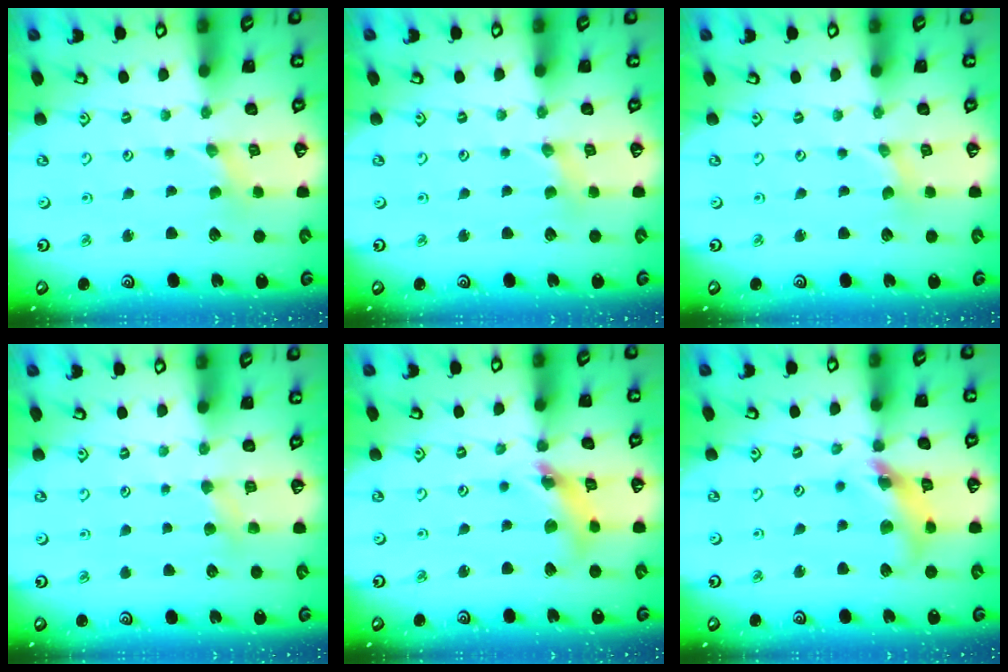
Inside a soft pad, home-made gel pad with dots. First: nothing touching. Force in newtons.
{"total": 2.8, "press": 2.8, "slide": 0.3}
{"total": 0.0}
{"total": 3.1, "press": 3.0, "slide": 0.6}
{"total": 11.1, "press": 11.0, "slide": 1.1}
{"total": 13.2, "press": 13.1, "slide": 1.7}